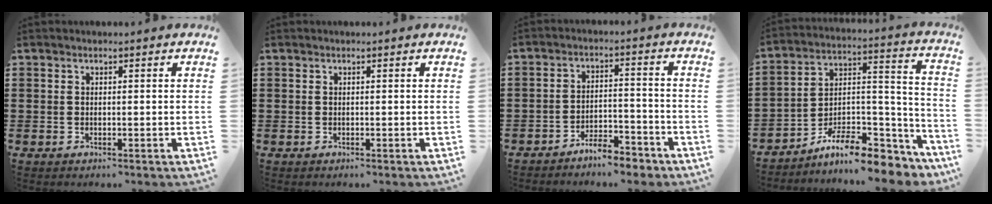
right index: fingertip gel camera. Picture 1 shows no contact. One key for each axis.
{"total": 0.0}
{"total": 5.0, "fx": -4.8, "fy": 0.7, "fz": 1.4, "tx": -0.023, "ty": 0.010, "tz": -0.094}
{"total": 9.5, "fx": -7.9, "fy": 2.8, "fz": 4.5, "tx": -0.071, "ty": 0.019, "tz": -0.147}